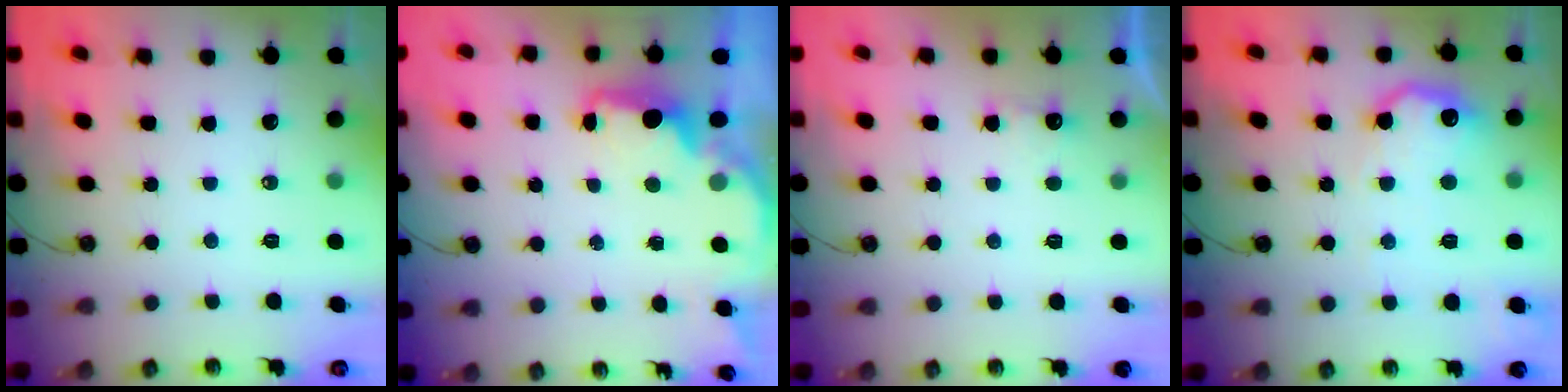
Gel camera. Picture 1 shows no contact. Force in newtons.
{"total": 2.3, "press": 2.2, "slide": 0.8}
{"total": 2.1, "press": 1.9, "slide": 0.8}
{"total": 12.3, "press": 12.2, "slide": 0.6}